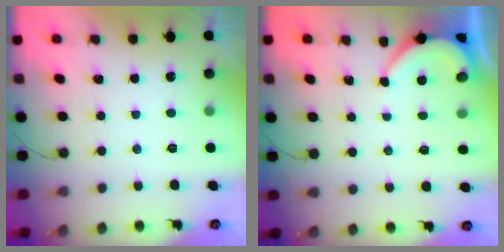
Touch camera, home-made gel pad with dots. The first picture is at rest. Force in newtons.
{"total": 2.6, "press": 2.6, "slide": 0.3}